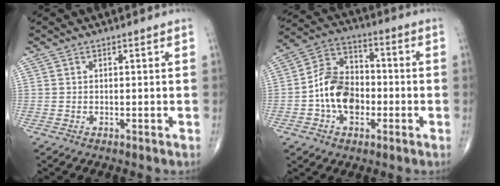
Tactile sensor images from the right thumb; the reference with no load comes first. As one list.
[{"total": 12.4, "force": [-2.5, 8.9, 8.3], "torque": [-0.120, 0.035, -0.054]}]